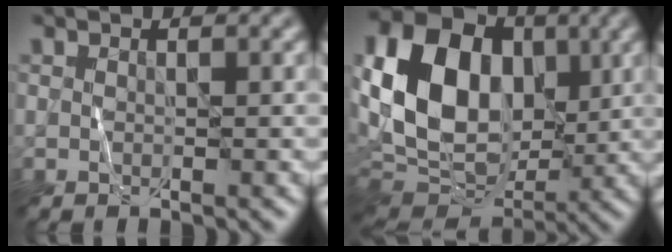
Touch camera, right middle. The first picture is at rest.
{"total": 14.4, "force": [2.3, 10.5, 9.6], "torque": [-0.191, 0.019, 0.029]}